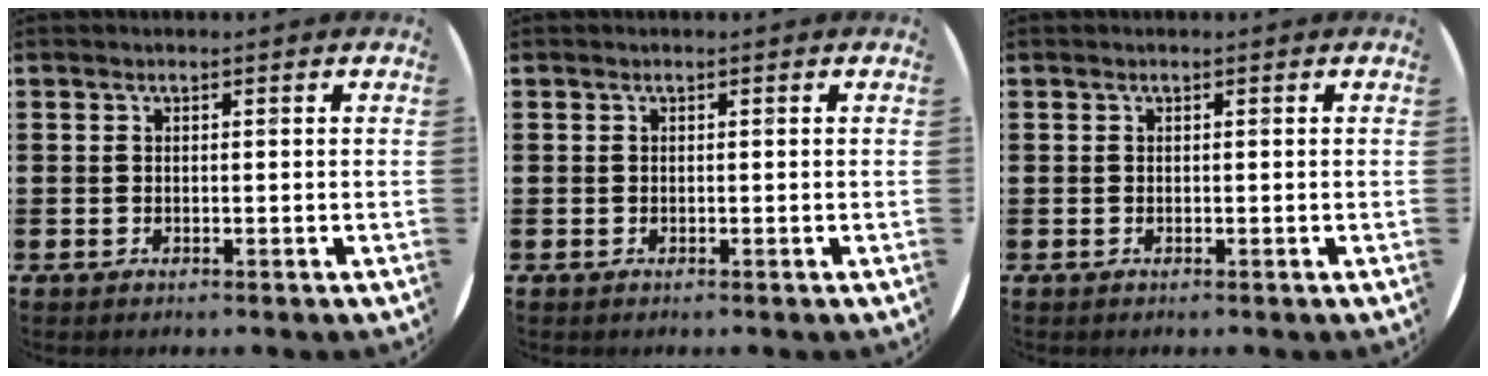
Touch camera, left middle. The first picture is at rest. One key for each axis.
{"total": 0.0}
{"total": 0.0}